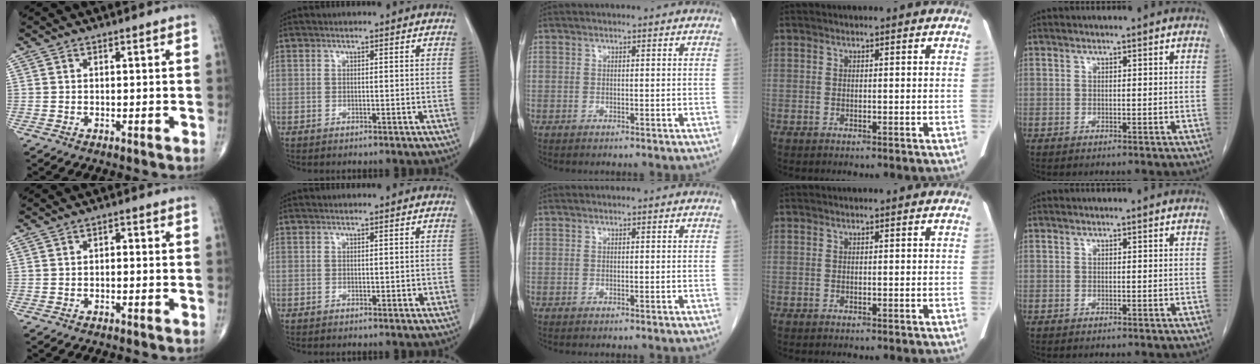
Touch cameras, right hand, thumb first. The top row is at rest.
{"thumb": {"total": 1.3, "force": [-0.1, 0.8, 1.0], "torque": [-0.006, 0.007, -0.008]}, "index": {"total": 1.2, "force": [-0.2, 0.9, 0.9], "torque": [-0.010, 0.004, 0.001]}}